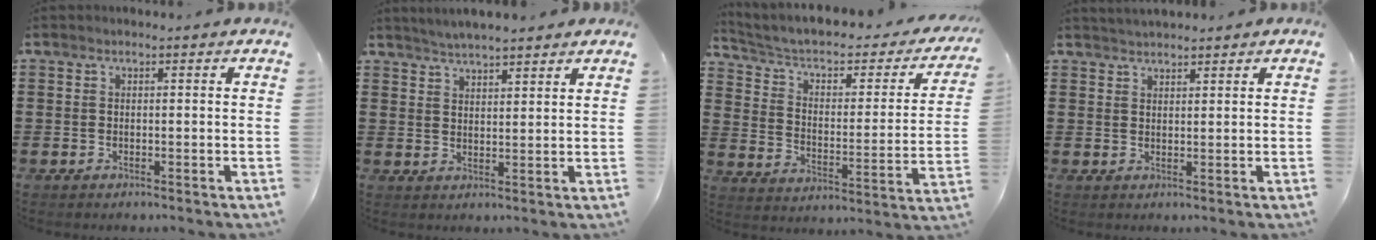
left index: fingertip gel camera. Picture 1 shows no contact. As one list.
[{"total": 3.2, "force": [3.1, -0.1, 0.4], "torque": [-0.018, -0.008, 0.056]}, {"total": 4.5, "force": [2.7, 2.0, 3.0], "torque": [-0.072, -0.021, 0.038]}, {"total": 1.8, "force": [1.8, 0.1, 0.1], "torque": [-0.005, 0.004, 0.036]}]